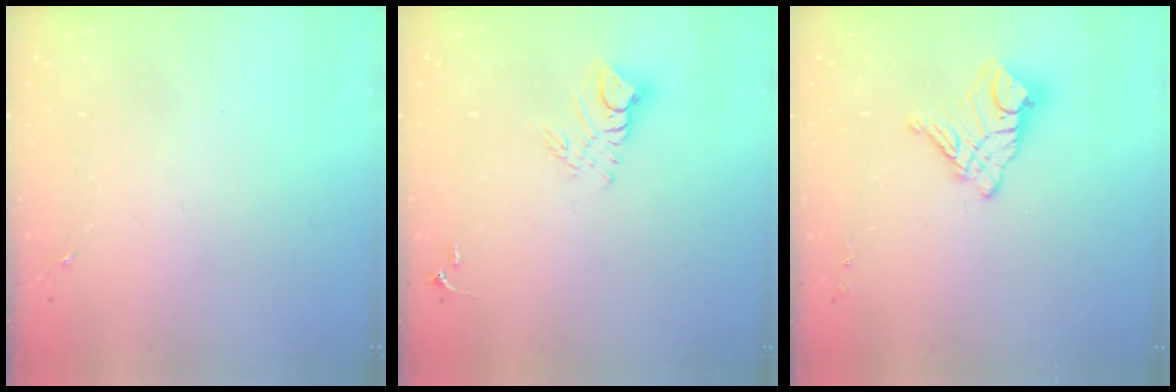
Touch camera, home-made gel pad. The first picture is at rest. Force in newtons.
{"total": 8.6, "press": 8.6, "slide": 0.8}
{"total": 12.6, "press": 12.6, "slide": 1.2}